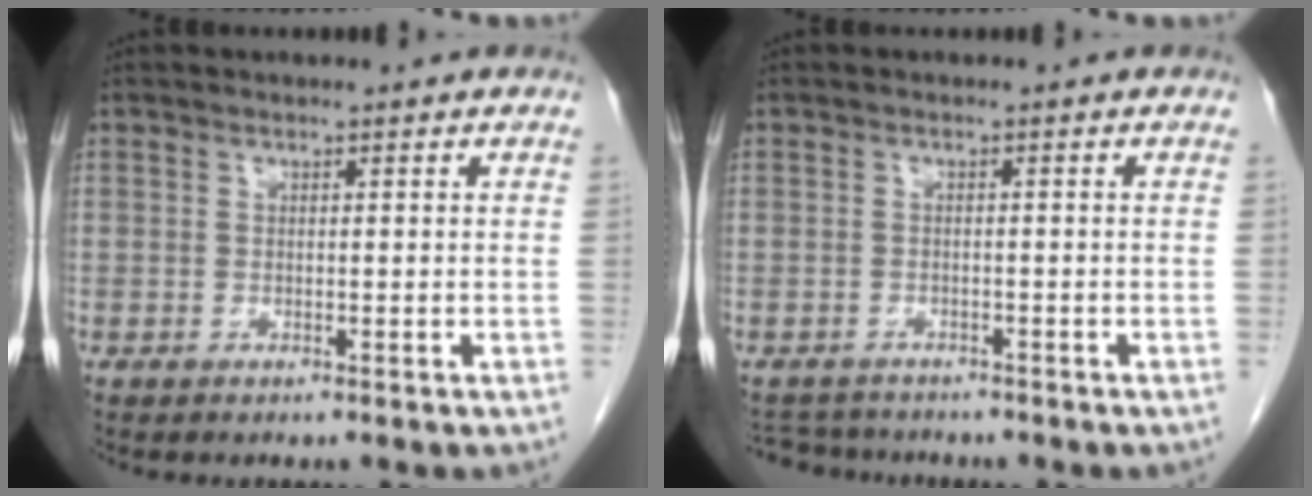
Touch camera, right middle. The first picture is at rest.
{"total": 4.8, "force": [-4.5, 1.5, 0.5], "torque": [-0.006, -0.005, -0.070]}